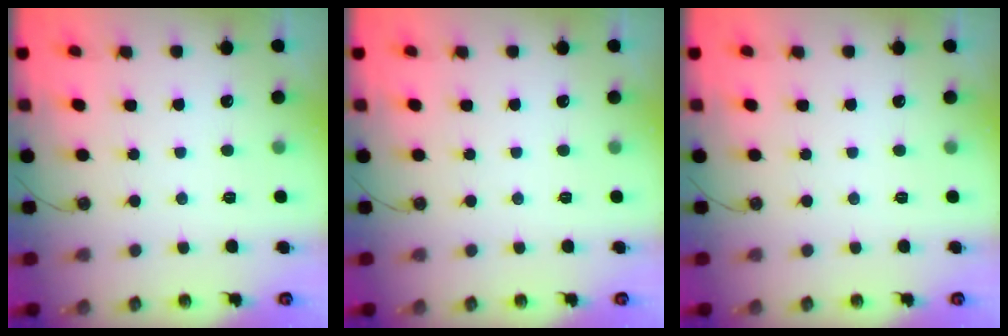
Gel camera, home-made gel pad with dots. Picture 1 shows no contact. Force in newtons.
{"total": 0.0}
{"total": 0.0}